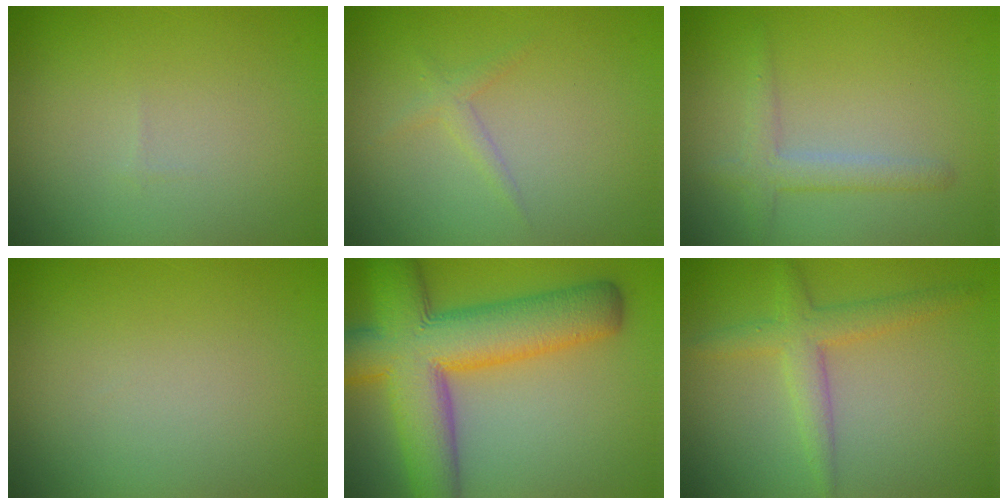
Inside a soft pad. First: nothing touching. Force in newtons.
{"total": 1.1, "press": 1.1, "slide": 0.0}
{"total": 2.1, "press": 2.1, "slide": 0.1}
{"total": 0.0}
{"total": 11.2, "press": 11.2, "slide": 0.4}
{"total": 3.0, "press": 3.0, "slide": 0.2}